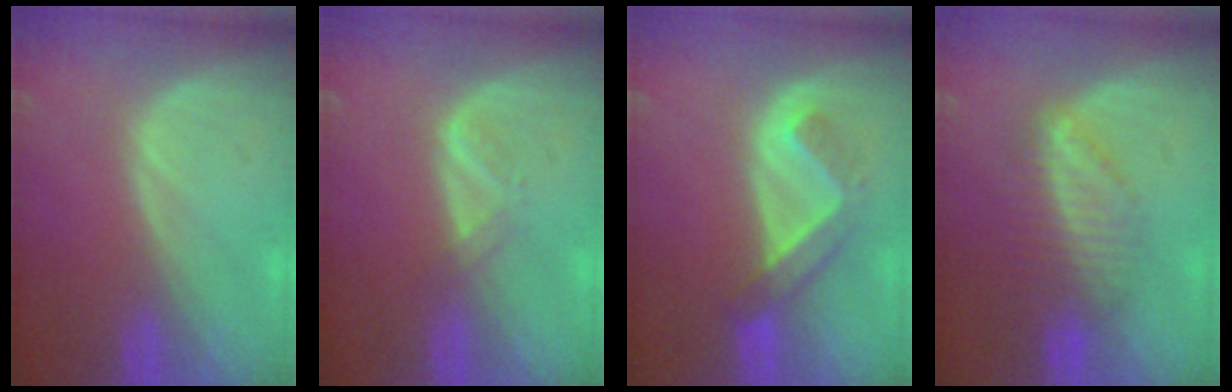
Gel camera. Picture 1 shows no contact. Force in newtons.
{"total": 1.8, "press": 1.7, "slide": 0.3}
{"total": 5.2, "press": 4.7, "slide": 2.3}
{"total": 7.0, "press": 6.0, "slide": 3.6}